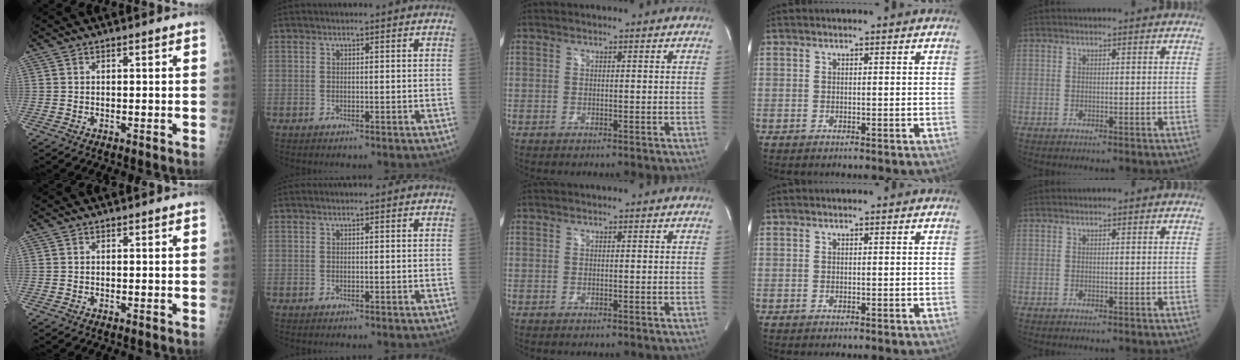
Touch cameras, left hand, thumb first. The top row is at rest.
{}